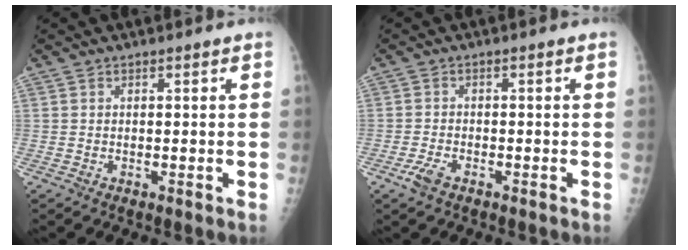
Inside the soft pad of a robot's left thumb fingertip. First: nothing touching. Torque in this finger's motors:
{"motor_torque": [-0.36, 0.30, 0.09, -0.03, 0.01]}